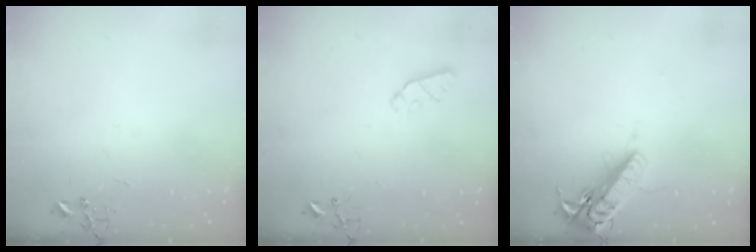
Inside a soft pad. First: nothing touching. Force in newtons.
{"total": 5.5, "press": 5.5, "slide": 0.4}
{"total": 17.6, "press": 17.3, "slide": 3.4}